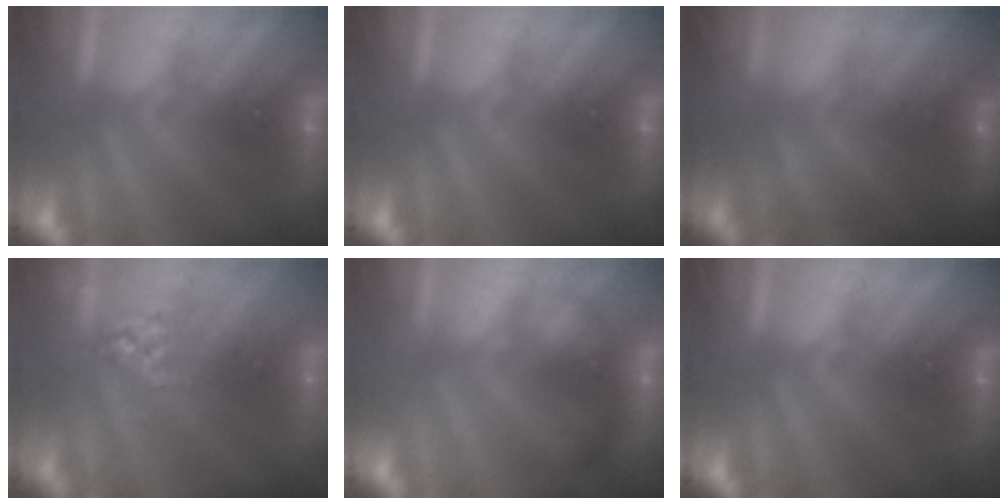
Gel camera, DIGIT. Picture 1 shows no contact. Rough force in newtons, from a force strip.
{"total": 0.0}
{"total": 7.1}
{"total": 2.6}
{"total": 2.1}
{"total": 0.0}